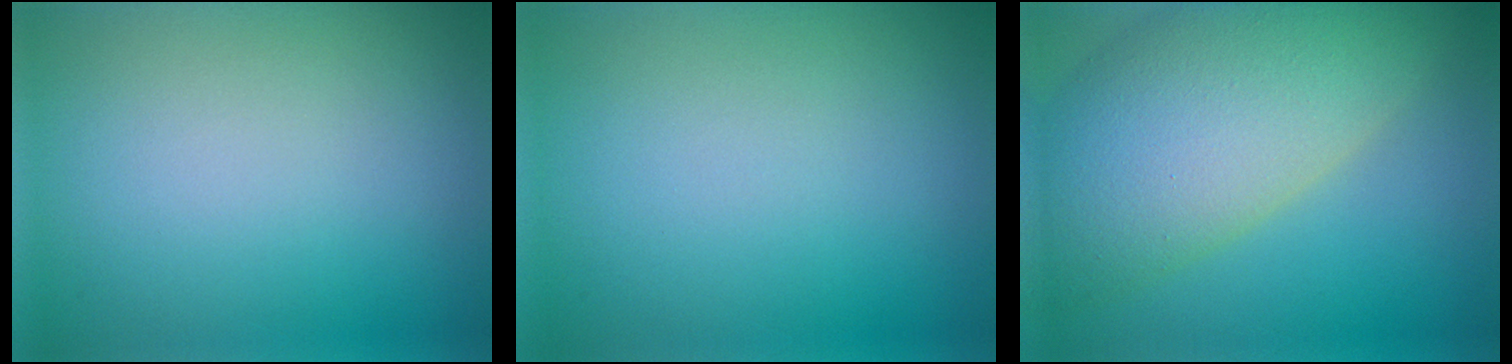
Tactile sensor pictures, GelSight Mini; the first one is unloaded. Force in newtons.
{"total": 0.0}
{"total": 11.8, "press": 11.8, "slide": 1.0}